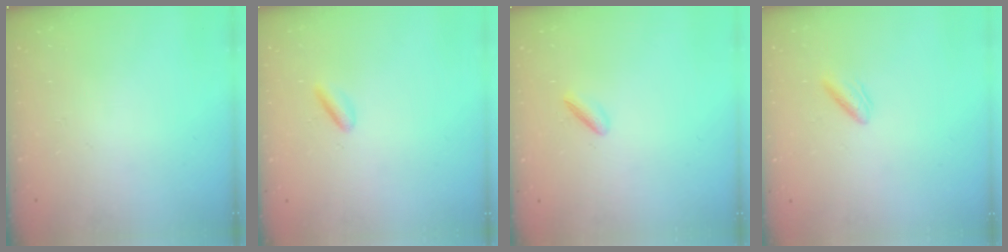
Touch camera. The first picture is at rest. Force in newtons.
{"total": 2.2, "press": 2.1, "slide": 0.5}
{"total": 3.0, "press": 2.8, "slide": 0.9}
{"total": 2.7, "press": 2.4, "slide": 1.2}